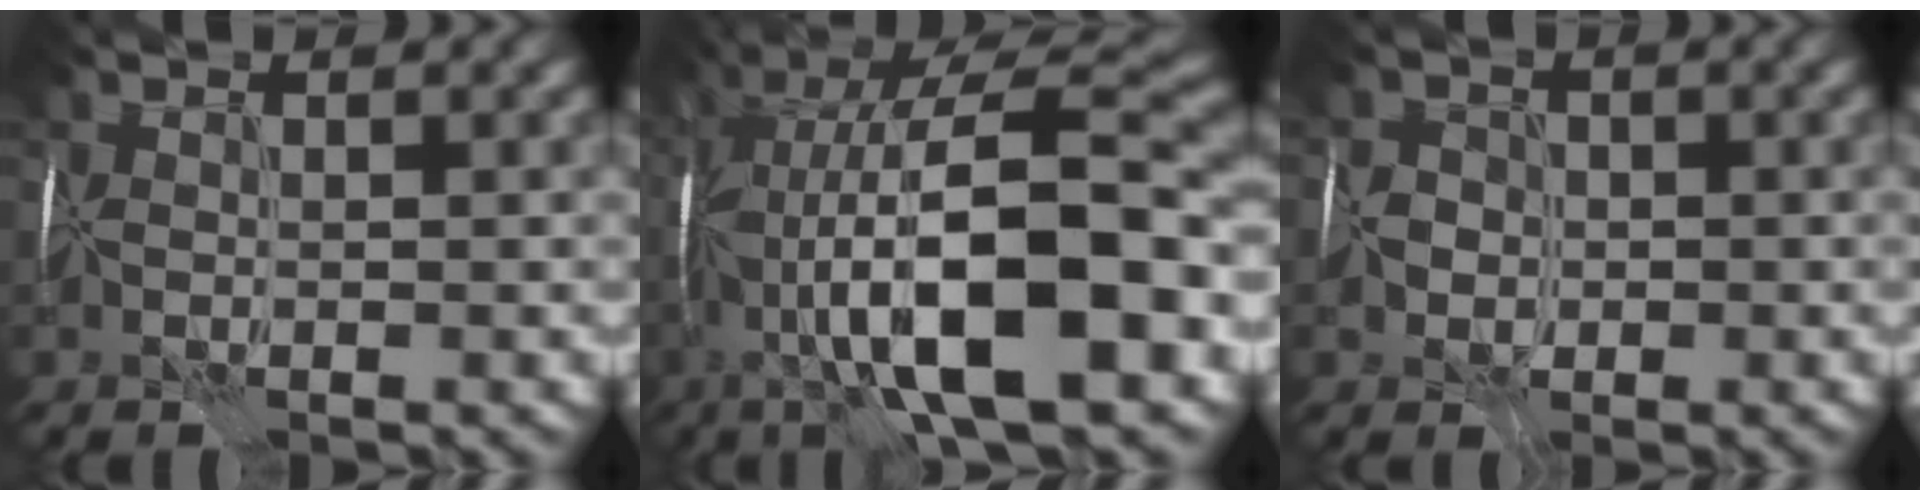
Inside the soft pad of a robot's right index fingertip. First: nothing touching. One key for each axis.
{"total": 15.8, "fx": -3.9, "fy": 4.7, "fz": 14.6, "tx": -0.242, "ty": 0.023, "tz": -0.066}
{"total": 4.3, "fx": -1.1, "fy": 3.8, "fz": 1.8, "tx": -0.015, "ty": 0.020, "tz": -0.044}